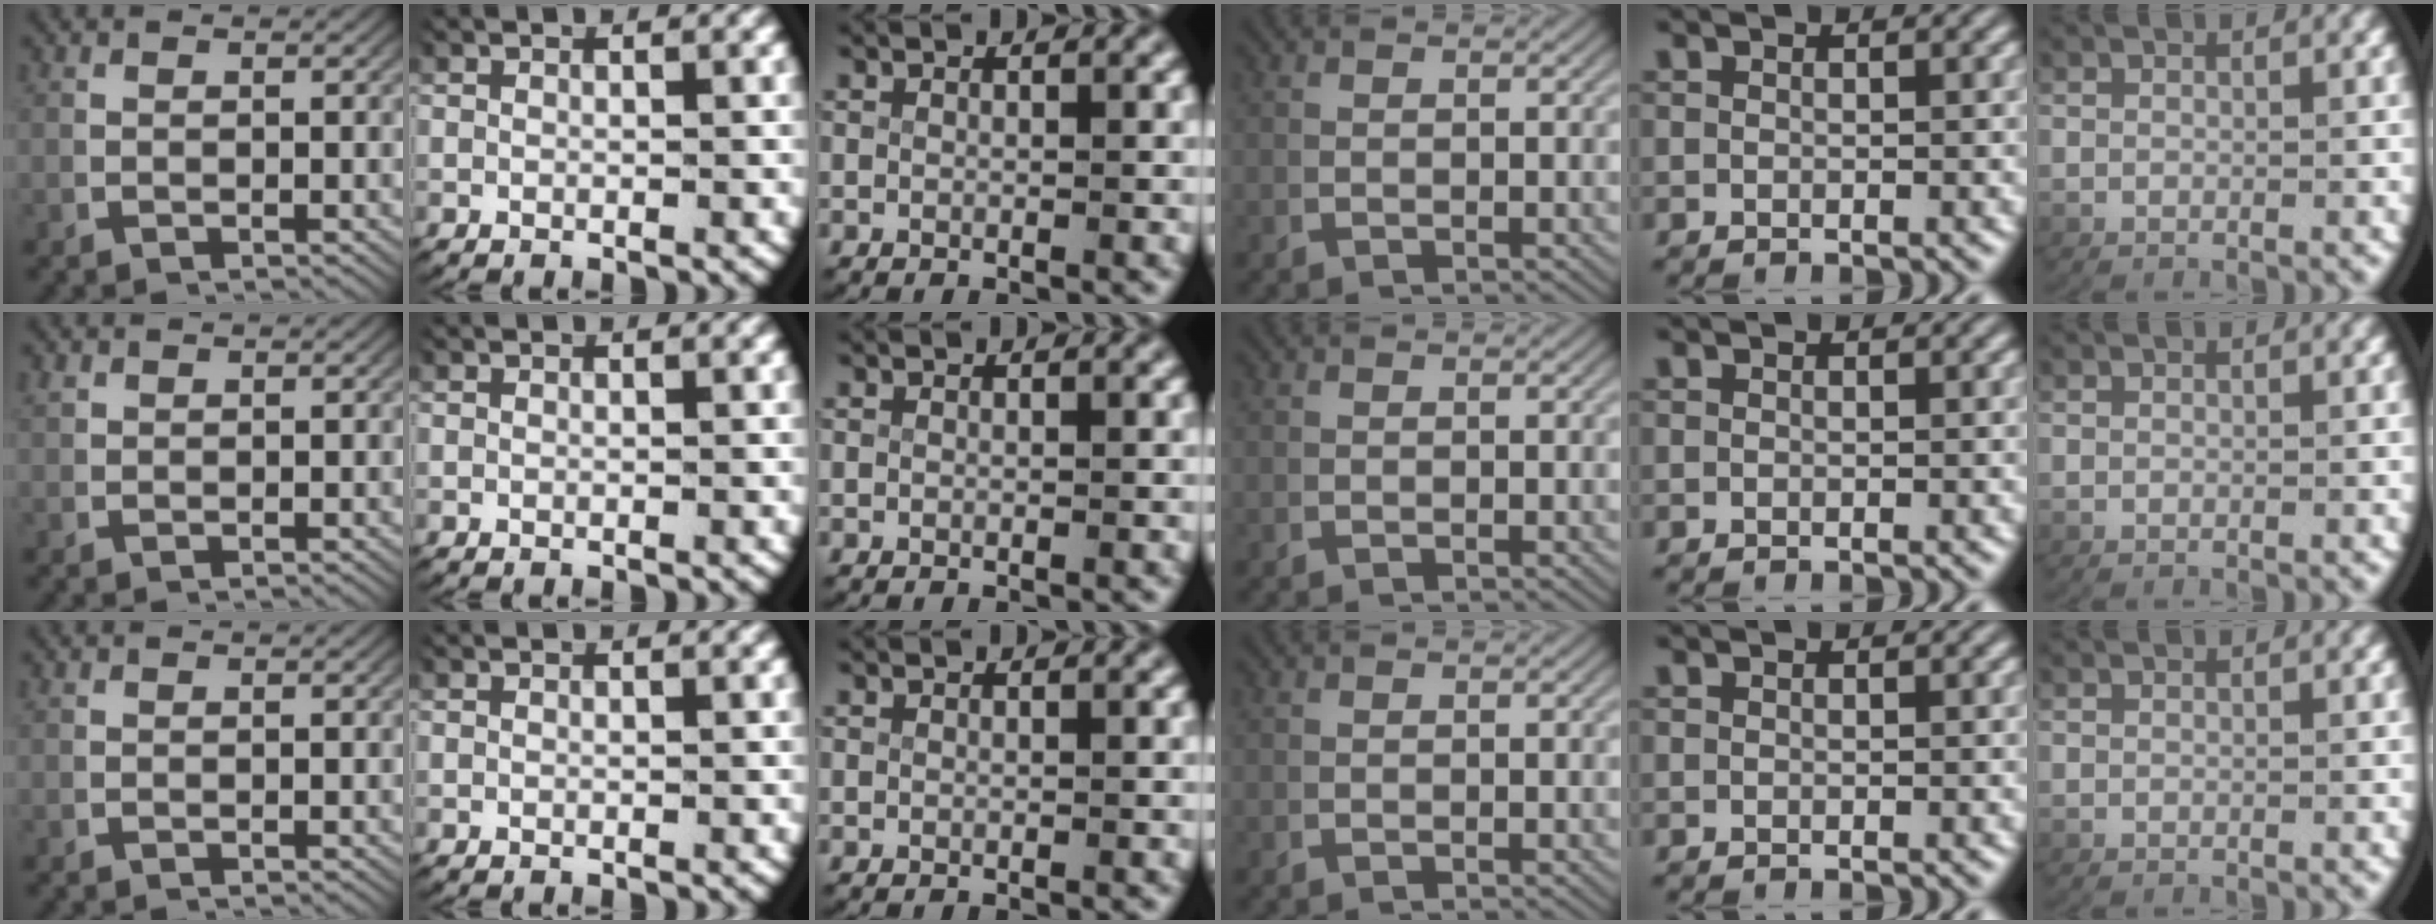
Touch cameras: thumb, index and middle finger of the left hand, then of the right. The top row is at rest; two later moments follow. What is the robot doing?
{"motion": "lift_and_place", "object": "paper towel"}